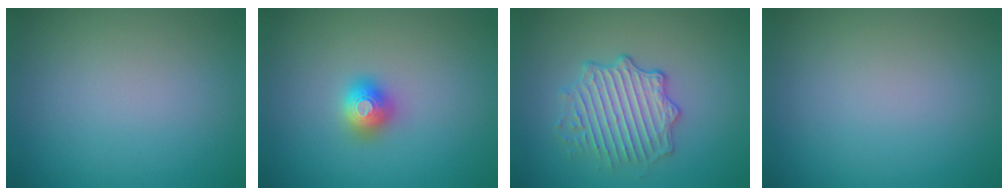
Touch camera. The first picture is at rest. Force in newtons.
{"total": 2.0, "press": 2.0, "slide": 0.2}
{"total": 4.2, "press": 3.8, "slide": 1.7}
{"total": 0.0}